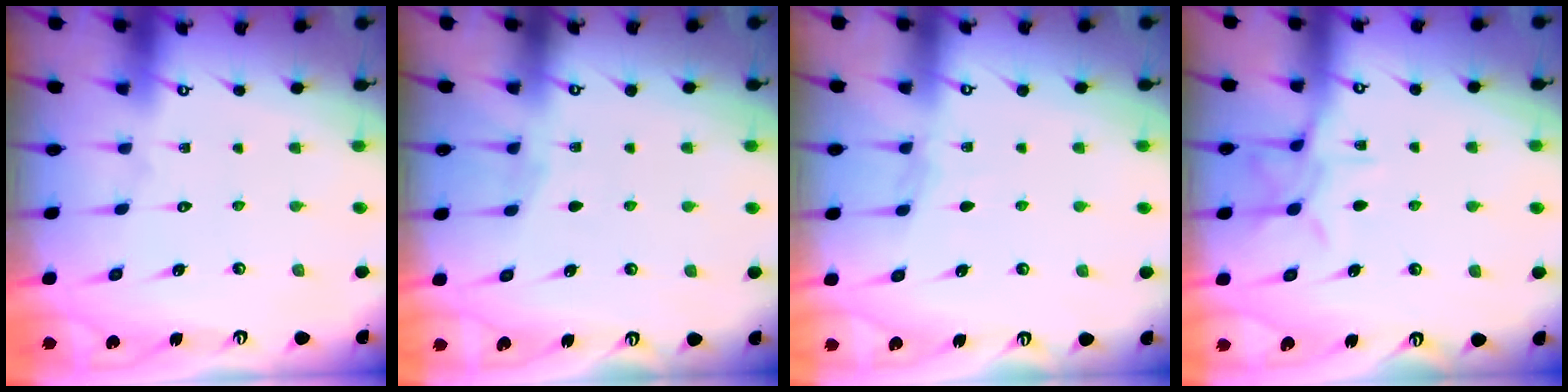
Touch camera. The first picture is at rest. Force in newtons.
{"total": 2.1, "press": 2.1, "slide": 0.3}
{"total": 2.6, "press": 2.6, "slide": 0.4}
{"total": 8.9, "press": 8.9, "slide": 0.6}